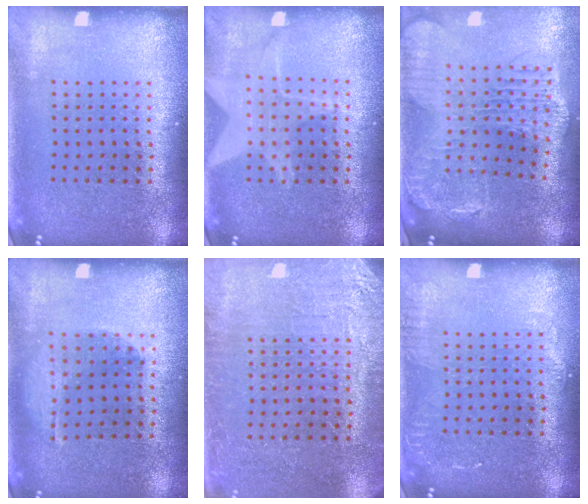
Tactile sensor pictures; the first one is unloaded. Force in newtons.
{"total": 1.5, "press": 1.5, "slide": 0.2}
{"total": 2.1, "press": 1.9, "slide": 0.9}
{"total": 1.1, "press": 1.1, "slide": 0.1}
{"total": 2.8, "press": 2.7, "slide": 0.6}
{"total": 1.3, "press": 1.2, "slide": 0.2}